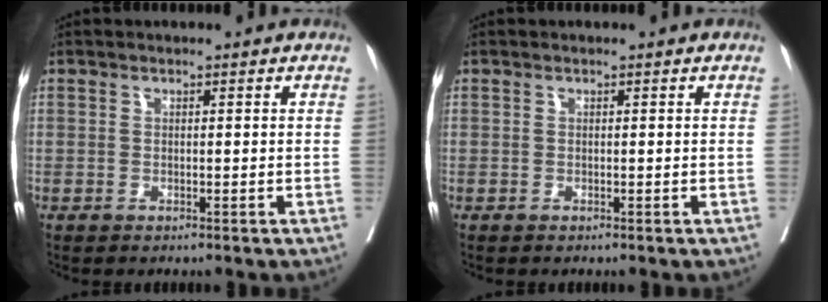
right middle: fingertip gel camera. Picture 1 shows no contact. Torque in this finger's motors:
{"motor_torque": [-0.02, 0.00, 0.00, -0.03]}